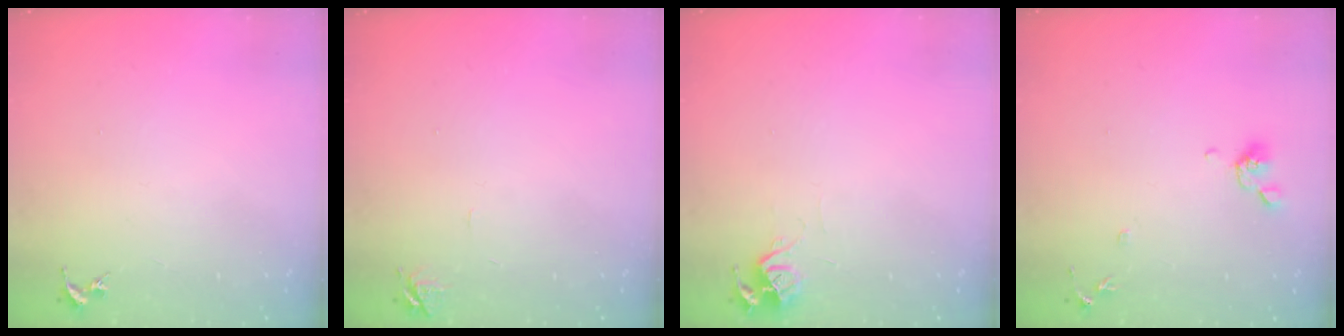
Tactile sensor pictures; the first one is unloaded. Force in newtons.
{"total": 5.8, "press": 5.8, "slide": 0.7}
{"total": 6.0, "press": 6.0, "slide": 0.6}
{"total": 8.3, "press": 8.2, "slide": 1.6}